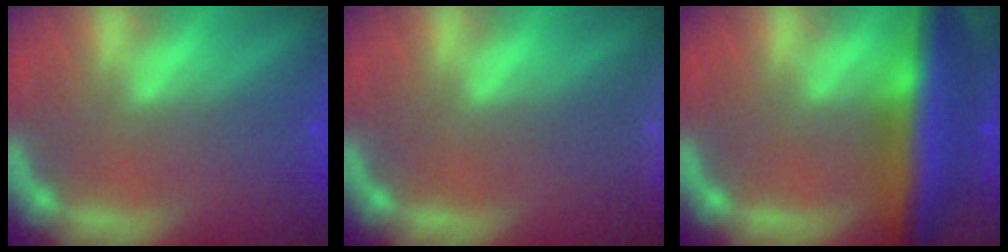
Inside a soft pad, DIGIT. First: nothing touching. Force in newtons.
{"total": 6.5}
{"total": 9.0}